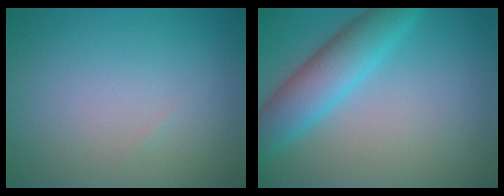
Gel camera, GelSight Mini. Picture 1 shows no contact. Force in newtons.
{"total": 5.7, "press": 5.7, "slide": 0.3}